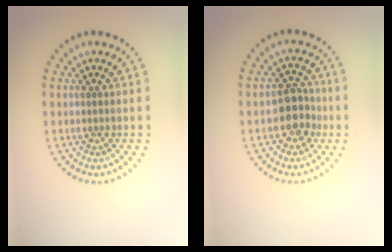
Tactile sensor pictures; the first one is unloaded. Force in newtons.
{"total": 3.4, "press": 3.3, "slide": 1.0}